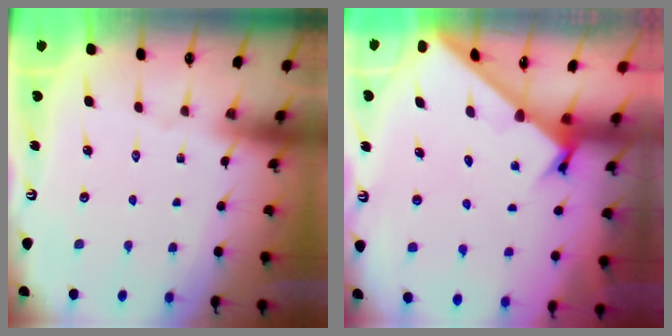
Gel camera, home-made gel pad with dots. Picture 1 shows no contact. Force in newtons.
{"total": 2.1, "press": 2.1, "slide": 0.2}